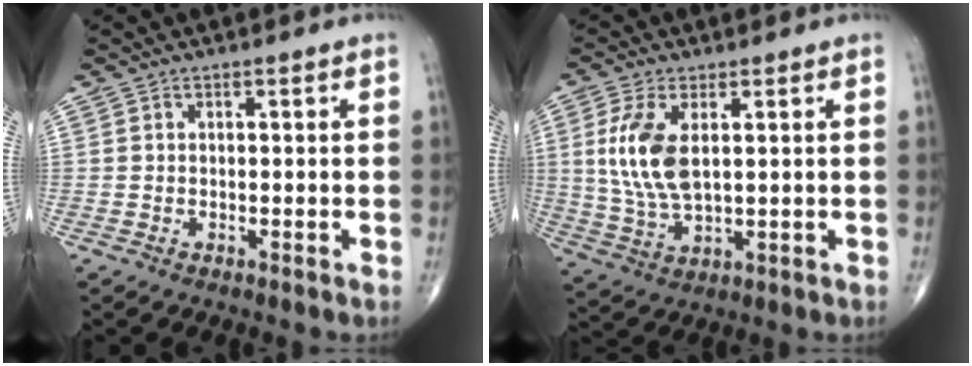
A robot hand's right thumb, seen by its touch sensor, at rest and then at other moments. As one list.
[{"total": 10.4, "force": [2.1, 5.0, 8.9], "torque": [-0.194, -0.008, 0.050]}]